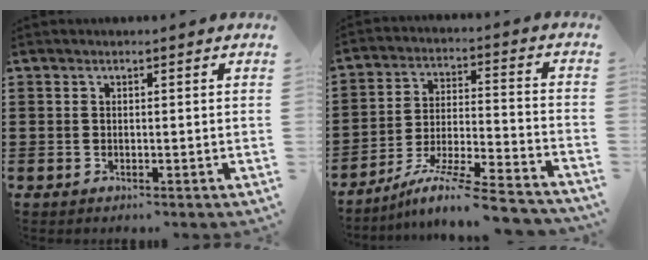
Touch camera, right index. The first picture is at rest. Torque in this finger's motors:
{"motor_torque": [1.36, 0.78, -0.05, -0.04]}